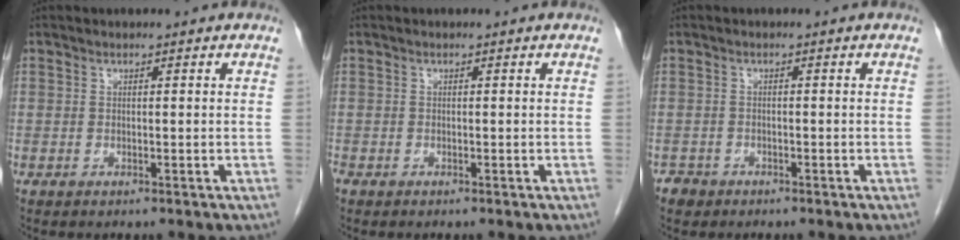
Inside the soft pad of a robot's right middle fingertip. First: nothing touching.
{"total": 0.6, "force": [-0.4, 0.4, 0.2], "torque": [-0.009, 0.001, -0.010]}
{"total": 1.6, "force": [-1.2, 1.1, -0.1], "torque": [-0.004, 0.005, -0.020]}